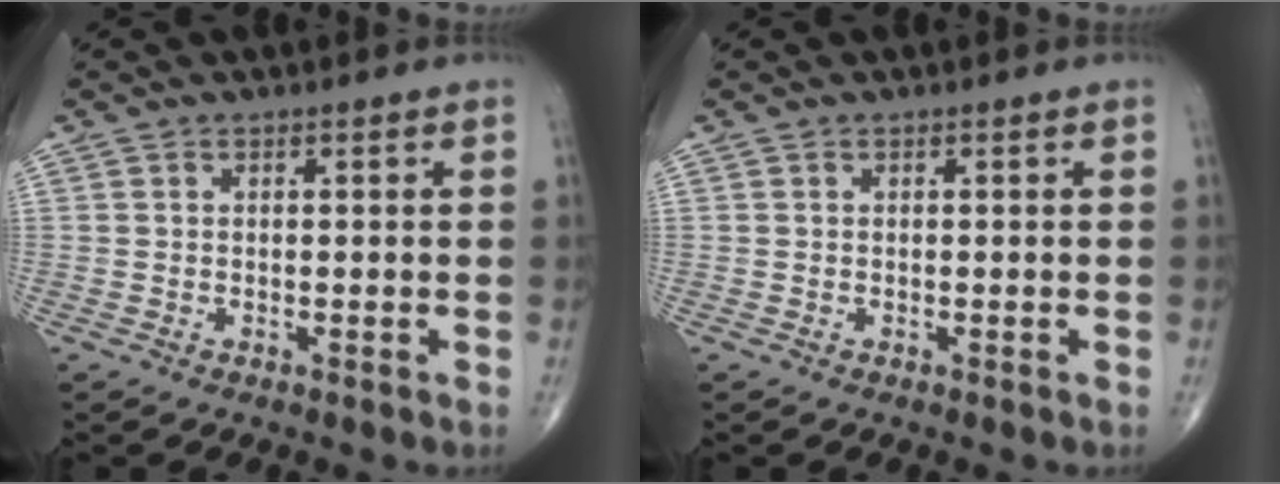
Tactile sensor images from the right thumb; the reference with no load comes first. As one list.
[{"total": 0.0}]